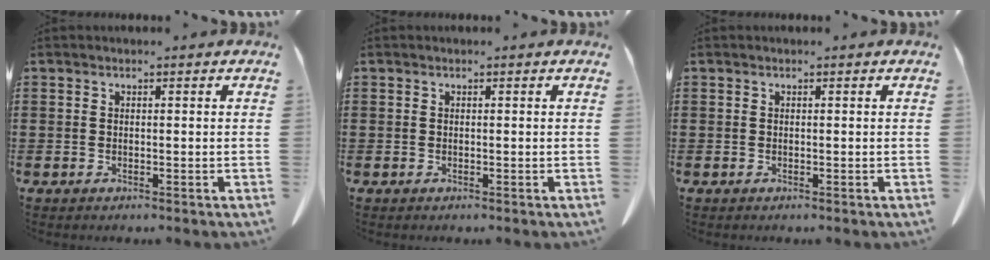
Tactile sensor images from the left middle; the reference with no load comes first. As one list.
[{"total": 0.0}, {"total": 0.0}]